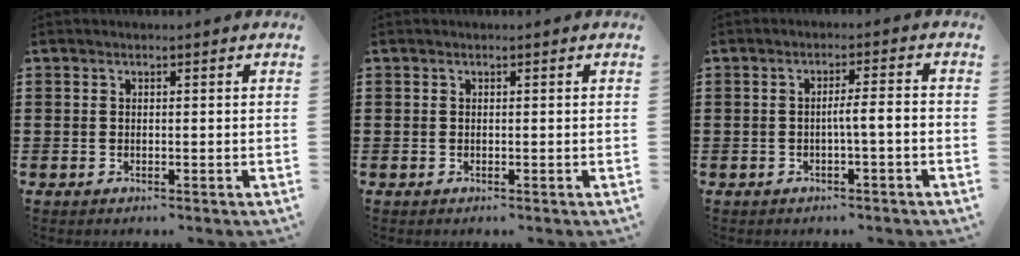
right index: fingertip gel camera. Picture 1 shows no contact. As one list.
[{"total": 0.0}, {"total": 2.8, "force": [-1.0, -0.1, 2.7], "torque": [-0.048, -0.003, -0.020]}]